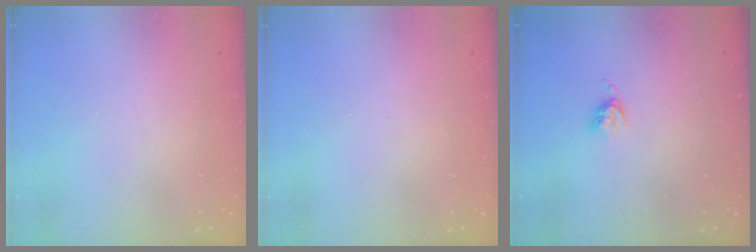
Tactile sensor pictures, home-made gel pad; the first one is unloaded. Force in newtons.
{"total": 1.1, "press": 1.1, "slide": 0.1}
{"total": 3.3, "press": 3.3, "slide": 0.4}